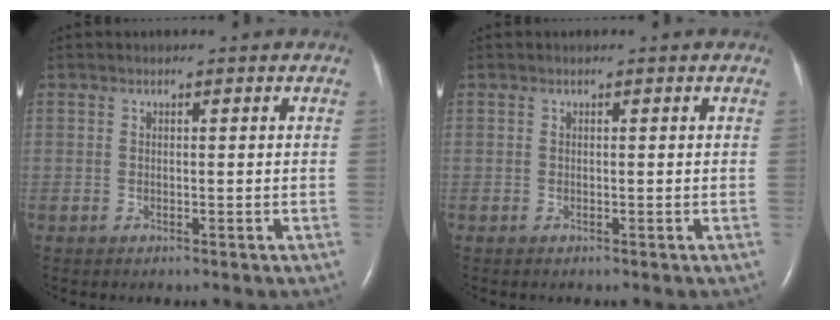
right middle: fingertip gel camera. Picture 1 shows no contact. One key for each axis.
{"total": 0.0}